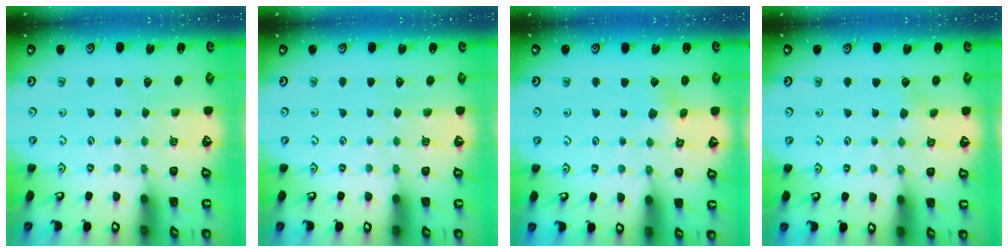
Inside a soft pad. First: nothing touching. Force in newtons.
{"total": 0.0}
{"total": 2.8, "press": 2.7, "slide": 0.8}
{"total": 2.1, "press": 2.1, "slide": 0.3}